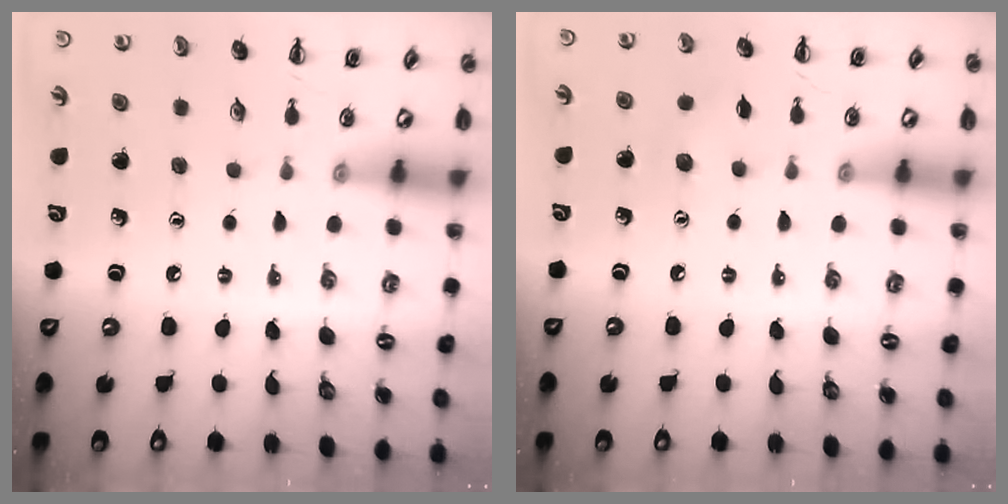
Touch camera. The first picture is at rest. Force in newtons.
{"total": 4.4, "press": 4.3, "slide": 1.0}